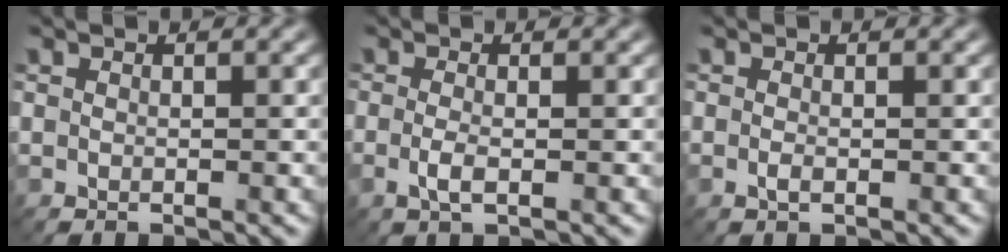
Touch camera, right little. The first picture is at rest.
{"total": 1.8, "force": [-0.4, 0.4, 1.6], "torque": [-0.037, -0.002, -0.013]}
{"total": 0.7, "force": [-0.2, 0.2, 0.7], "torque": [-0.015, -0.002, -0.005]}